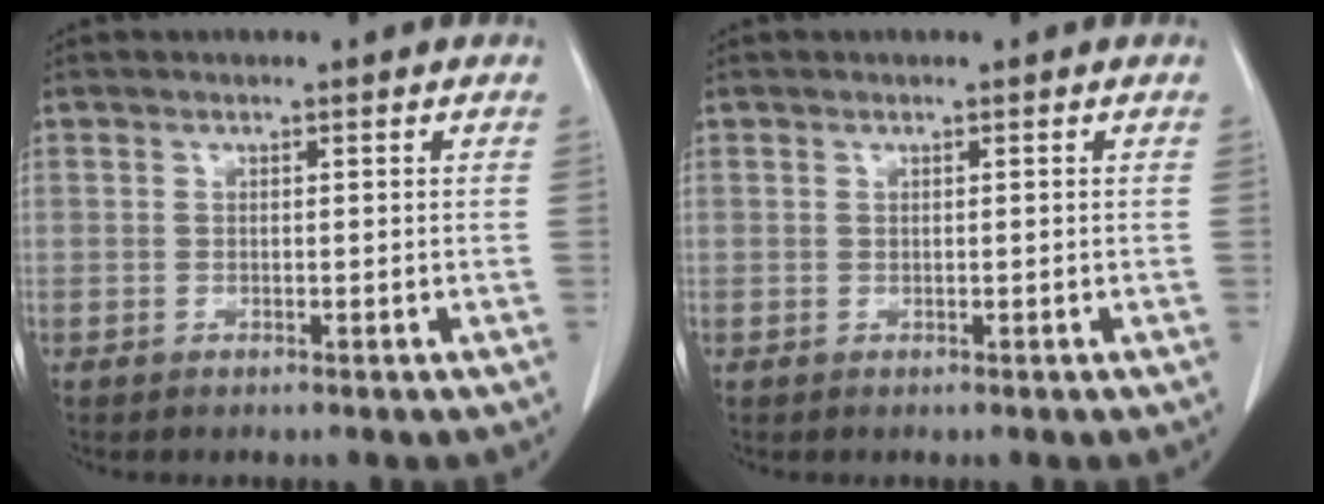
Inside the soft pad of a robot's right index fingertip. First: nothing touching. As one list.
[{"total": 0.0}]